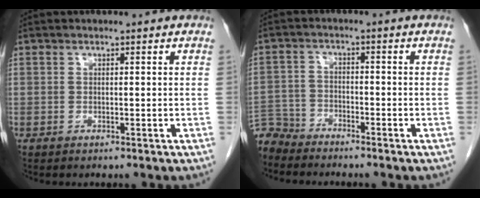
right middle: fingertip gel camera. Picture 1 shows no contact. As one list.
[{"total": 6.0, "force": [-5.8, 1.5, -0.4], "torque": [0.012, -0.003, -0.118]}]